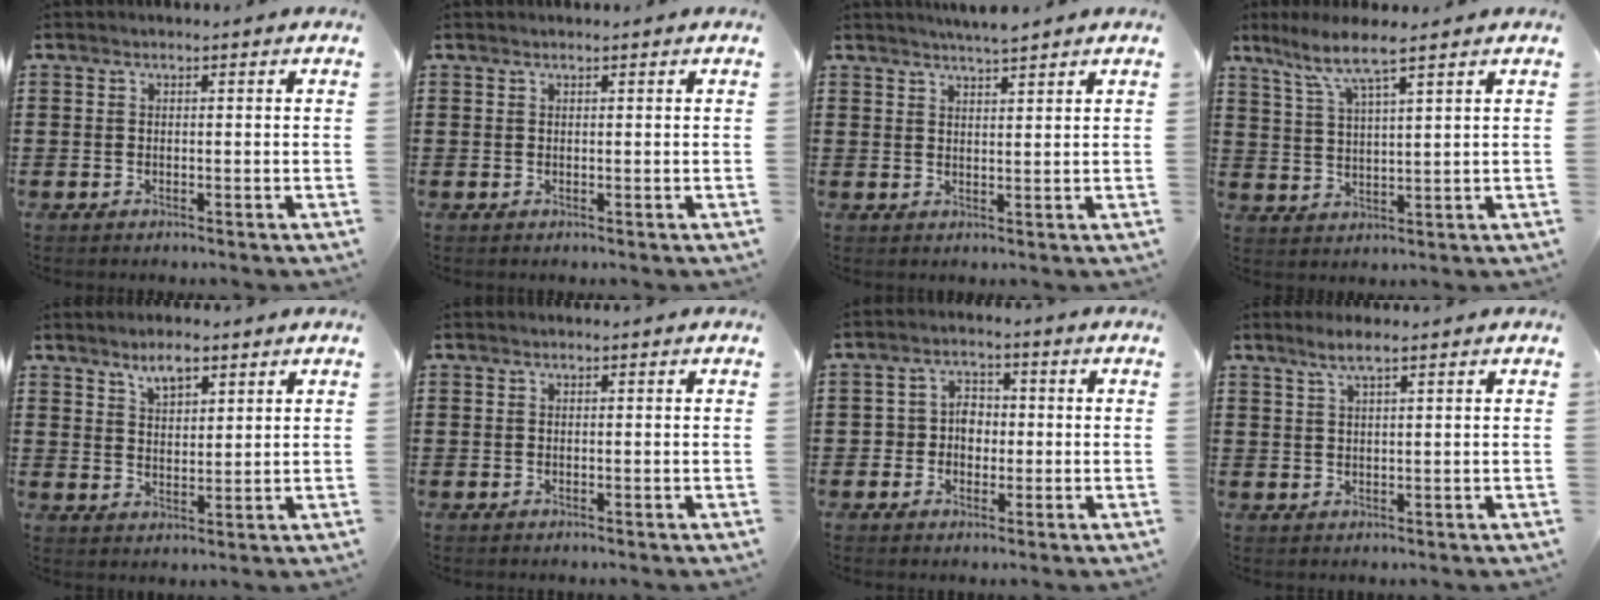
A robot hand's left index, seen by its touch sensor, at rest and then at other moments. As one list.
[{"total": 0.0}, {"total": 3.0, "force": [2.8, -0.2, 0.8], "torque": [-0.023, -0.004, 0.053]}, {"total": 6.3, "force": [4.7, 0.2, 4.2], "torque": [-0.097, -0.012, 0.080]}, {"total": 4.2, "force": [3.1, 1.7, 2.3], "torque": [-0.036, 0.001, 0.053]}, {"total": 0.0}, {"total": 3.6, "force": [-0.7, 3.1, 1.6], "torque": [-0.042, 0.009, -0.019]}, {"total": 2.9, "force": [1.8, 0.3, 2.2], "torque": [-0.047, 0.004, 0.032]}]